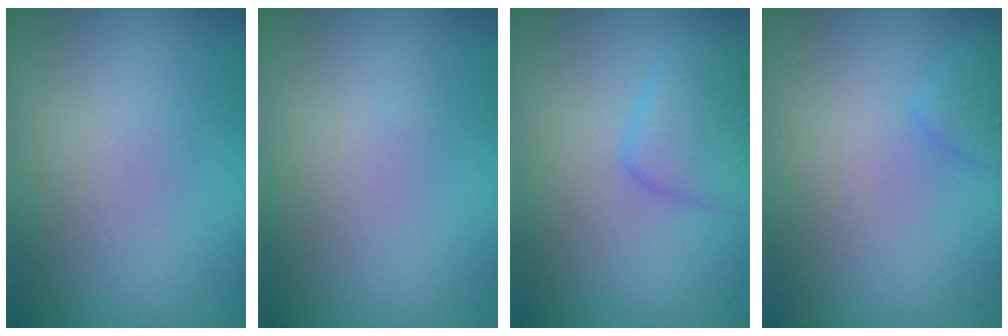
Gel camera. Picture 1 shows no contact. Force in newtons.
{"total": 0.0}
{"total": 2.9, "press": 2.9, "slide": 0.1}
{"total": 1.4, "press": 1.4, "slide": 0.1}